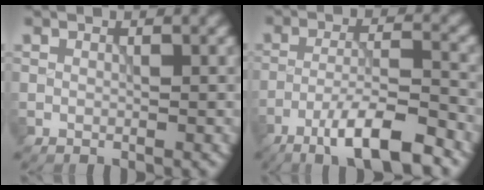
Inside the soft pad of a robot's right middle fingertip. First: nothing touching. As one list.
[{"total": 8.8, "force": [-5.8, 1.8, 6.3], "torque": [-0.105, 0.003, -0.103]}]